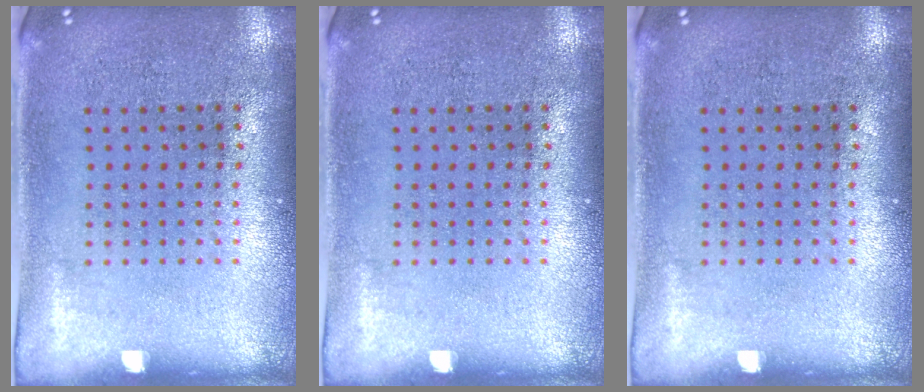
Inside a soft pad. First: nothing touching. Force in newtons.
{"total": 0.0}
{"total": 0.0}